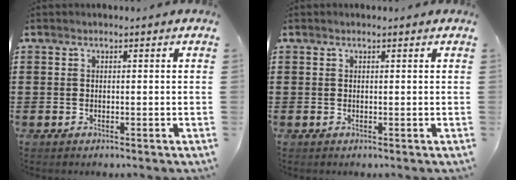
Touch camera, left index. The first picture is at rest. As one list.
[{"total": 0.0}]